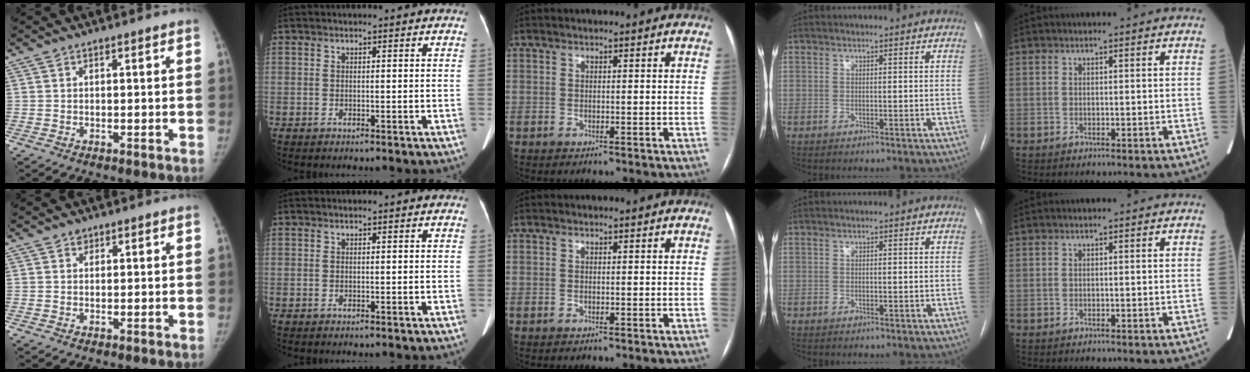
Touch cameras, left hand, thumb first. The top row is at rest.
{"thumb": {"total": 0.9, "force": [0.6, 0.7, 0.2], "torque": [0.006, -0.003, 0.007]}}